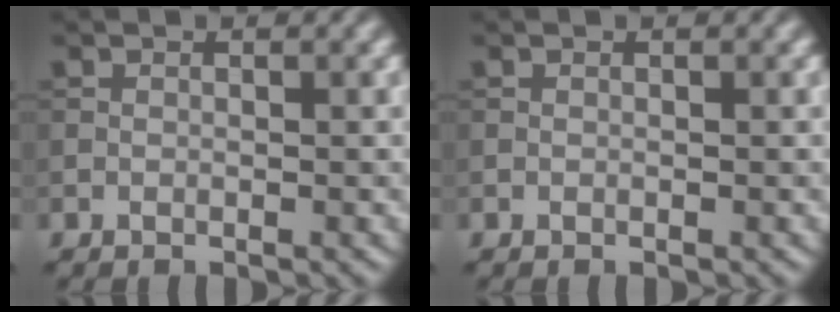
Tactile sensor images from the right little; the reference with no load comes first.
{"total": 0.0}